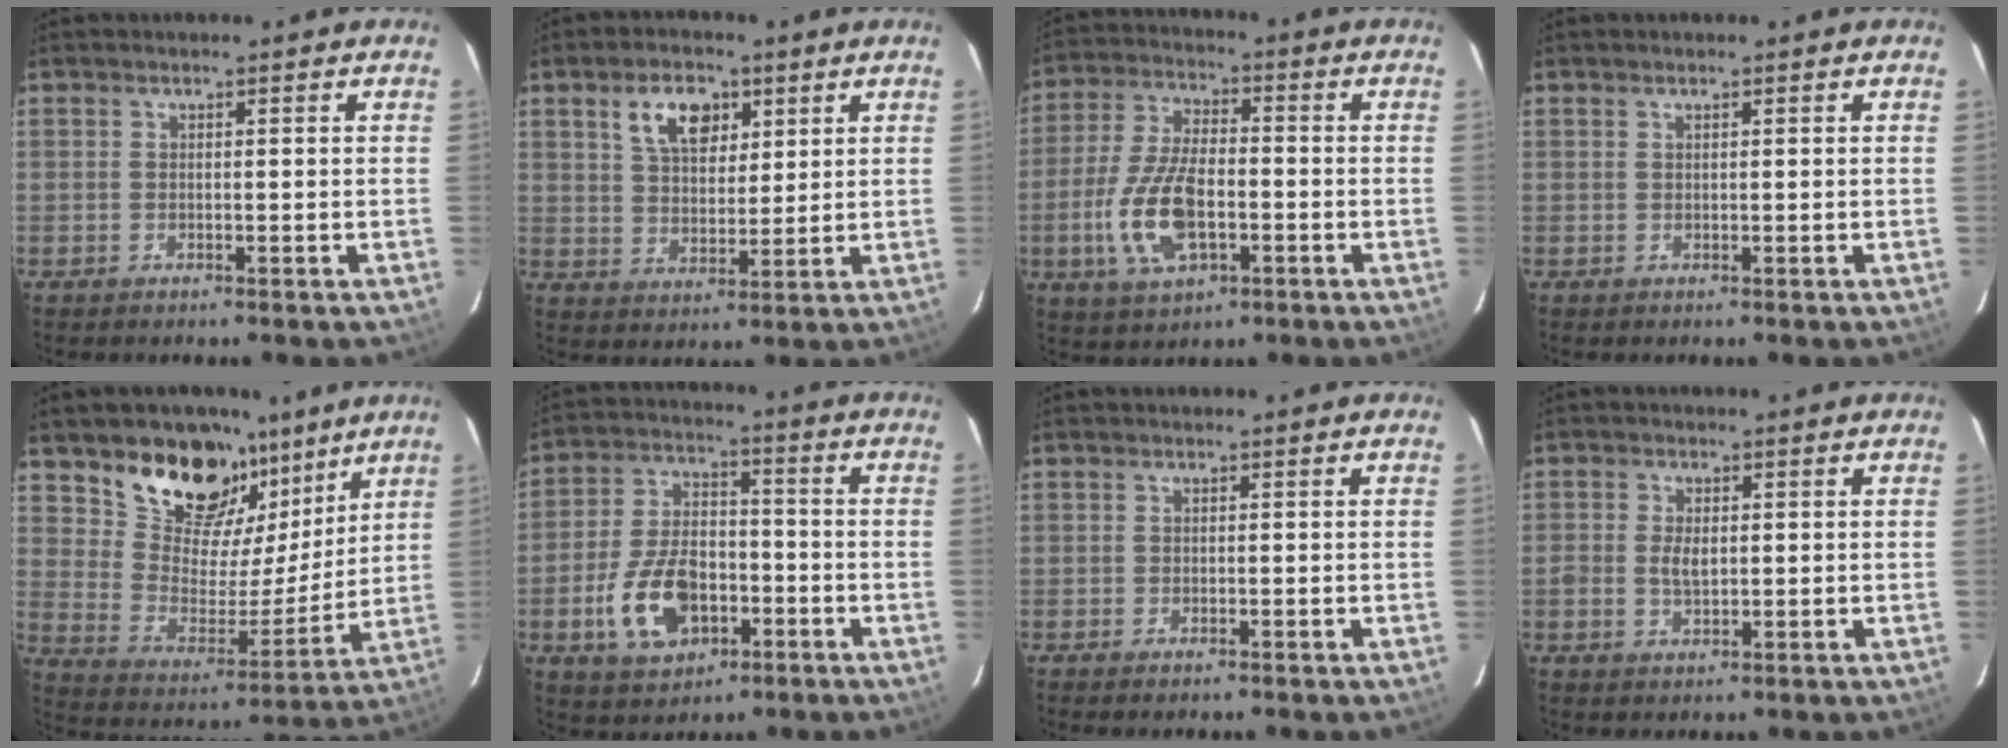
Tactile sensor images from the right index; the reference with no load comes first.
{"total": 8.6, "force": [4.2, 5.0, 5.6], "torque": [-0.099, 0.015, 0.077]}
{"total": 13.2, "force": [-3.7, 6.1, 11.1], "torque": [-0.237, -0.002, -0.066]}
{"total": 0.0}
{"total": 18.9, "force": [12.9, 11.1, 8.2], "torque": [-0.157, 0.009, 0.240]}
{"total": 13.7, "force": [-5.0, 8.2, 9.7], "torque": [-0.203, 0.009, -0.076]}
{"total": 0.6, "force": [-0.5, 0.3, 0.4], "torque": [-0.007, -0.002, -0.008]}
{"total": 3.4, "force": [0.0, 2.1, 2.6], "torque": [-0.052, 0.001, -0.001]}